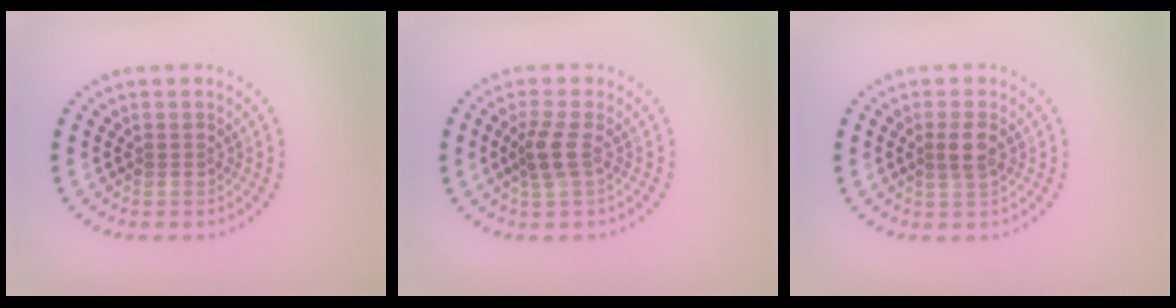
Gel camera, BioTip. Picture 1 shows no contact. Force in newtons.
{"total": 2.3, "press": 2.0, "slide": 1.2}
{"total": 1.8, "press": 1.6, "slide": 0.8}